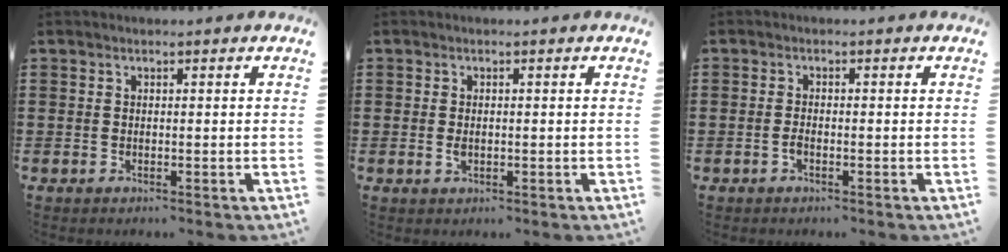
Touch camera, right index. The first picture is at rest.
{"total": 1.6, "force": [-0.3, 0.8, 1.4], "torque": [-0.033, -0.002, -0.007]}
{"total": 1.2, "force": [-0.6, 0.3, 1.0], "torque": [-0.028, -0.006, -0.013]}